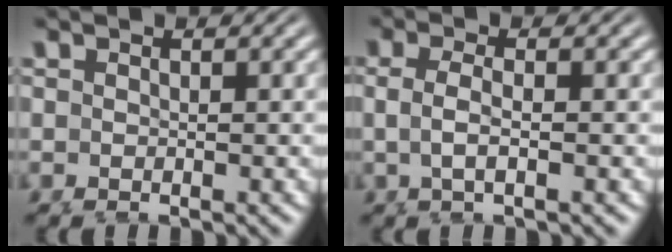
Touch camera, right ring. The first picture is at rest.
{"total": 2.2, "force": [0.5, 0.5, 2.1], "torque": [-0.050, -0.008, 0.015]}